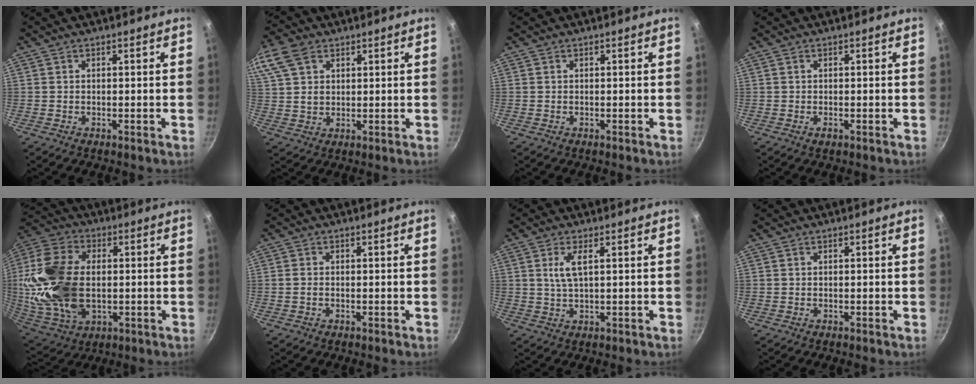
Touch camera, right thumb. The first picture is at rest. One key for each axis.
{"total": 12.0, "fx": 5.8, "fy": 8.2, "fz": 6.6, "tx": -0.142, "ty": 0.015, "tz": 0.115}
{"total": 0.0}
{"total": 1.0, "fx": -0.3, "fy": 0.6, "fz": 0.7, "tx": -0.012, "ty": 0.000, "tz": -0.005}
{"total": 22.3, "fx": 0.5, "fy": 14.2, "fz": 17.2, "tx": -0.342, "ty": 0.004, "tz": 0.013}
{"total": 1.2, "fx": -0.2, "fy": 0.9, "fz": 0.7, "tx": -0.015, "ty": 0.003, "tz": -0.005}
{"total": 4.2, "fx": 1.3, "fy": 1.2, "fz": 3.8, "tx": -0.082, "ty": 0.000, "tz": 0.028}
{"total": 0.0}